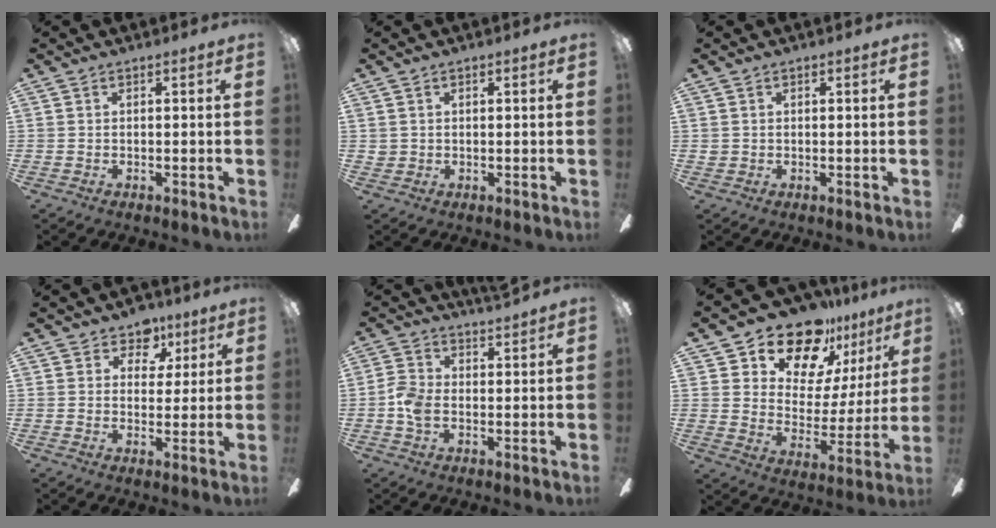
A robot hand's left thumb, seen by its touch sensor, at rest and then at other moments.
{"total": 1.4, "force": [0.5, 1.3, 0.2], "torque": [-0.006, 0.004, 0.009]}
{"total": 0.9, "force": [0.2, 0.9, 0.2], "torque": [-0.005, 0.005, 0.003]}
{"total": 6.7, "force": [3.9, 5.1, 2.0], "torque": [-0.021, -0.019, 0.069]}
{"total": 4.5, "force": [0.3, 2.7, 3.6], "torque": [-0.081, 0.001, 0.006]}
{"total": 17.5, "force": [14.2, 8.5, 5.8], "torque": [-0.103, -0.107, 0.249]}